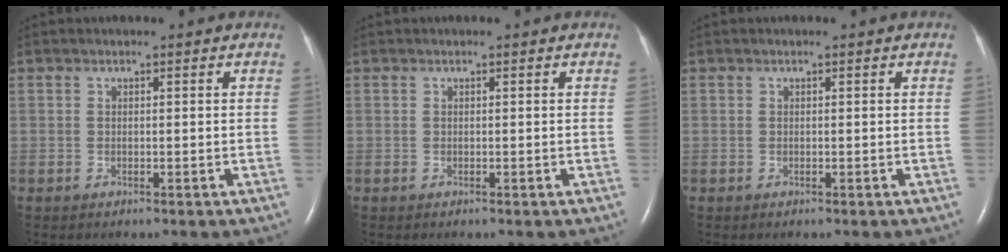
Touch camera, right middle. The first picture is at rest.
{"total": 0.0}
{"total": 0.0}